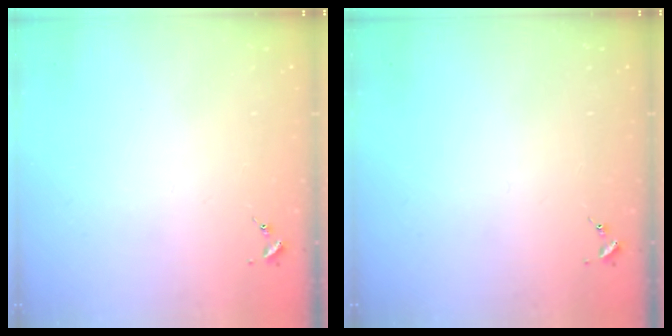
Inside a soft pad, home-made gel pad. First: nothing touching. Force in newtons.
{"total": 0.0}